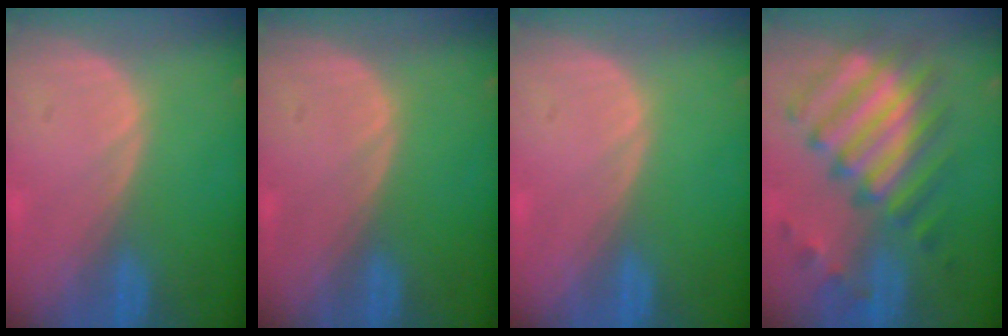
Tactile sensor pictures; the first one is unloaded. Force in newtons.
{"total": 0.0}
{"total": 0.0}
{"total": 10.7, "press": 10.2, "slide": 3.2}